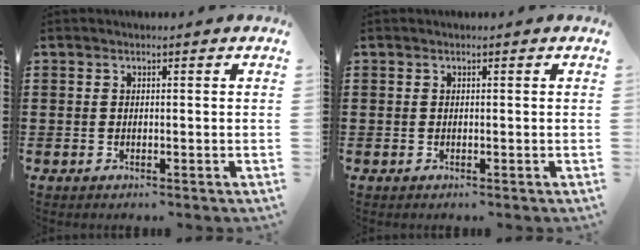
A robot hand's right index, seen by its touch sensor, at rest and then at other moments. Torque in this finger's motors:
{"motor_torque": [0.00, 0.00, 0.00, 0.00]}